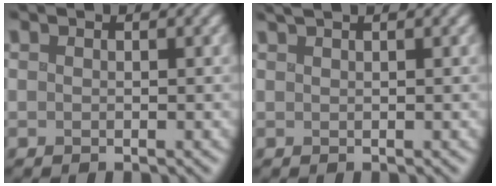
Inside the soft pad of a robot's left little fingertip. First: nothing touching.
{"total": 2.6, "force": [2.0, 0.8, 1.5], "torque": [-0.005, 0.014, 0.010]}